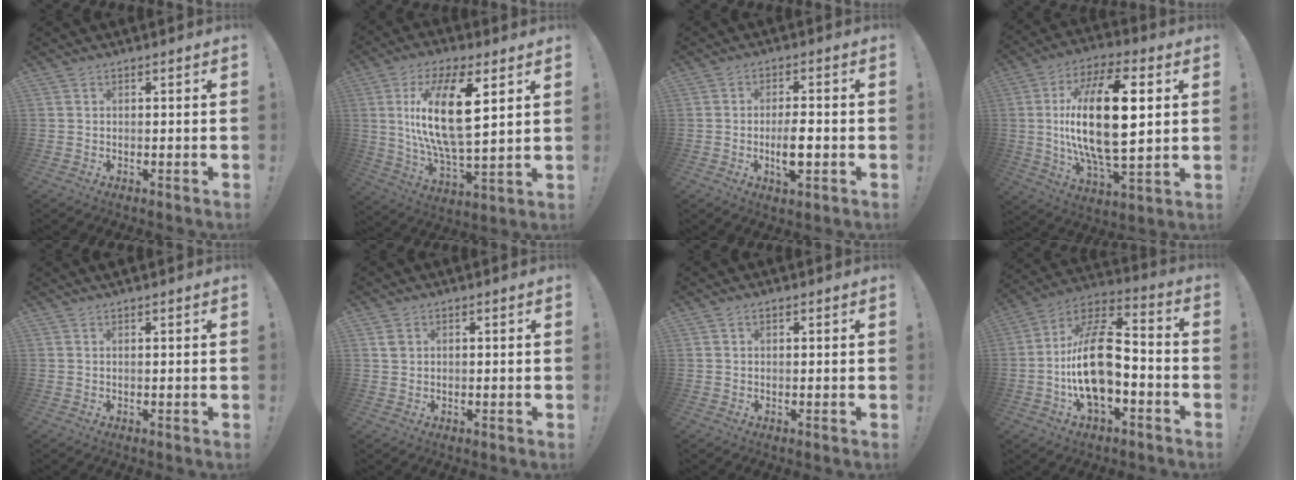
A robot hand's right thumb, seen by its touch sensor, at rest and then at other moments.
{"total": 19.5, "force": [5.4, 7.3, 17.3], "torque": [-0.331, -0.017, 0.078]}
{"total": 6.5, "force": [-1.7, 2.9, 5.6], "torque": [-0.099, -0.001, -0.031]}
{"total": 23.9, "force": [2.7, 10.0, 21.5], "torque": [-0.404, -0.005, 0.039]}
{"total": 1.0, "force": [0.8, -0.2, 0.5], "torque": [-0.009, -0.001, 0.013]}
{"total": 1.8, "force": [0.7, 1.5, 0.6], "torque": [-0.010, 0.004, 0.013]}
{"total": 0.9, "force": [0.5, 0.6, 0.5], "torque": [-0.008, 0.001, 0.008]}
{"total": 19.7, "force": [-3.7, 10.5, 16.2], "torque": [-0.299, 0.027, -0.061]}